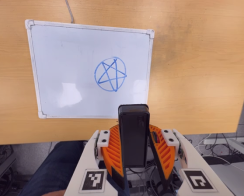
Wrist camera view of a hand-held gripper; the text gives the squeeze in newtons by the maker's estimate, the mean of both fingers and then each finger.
{"total": 5.1, "left": 4.6, "right": 5.5}